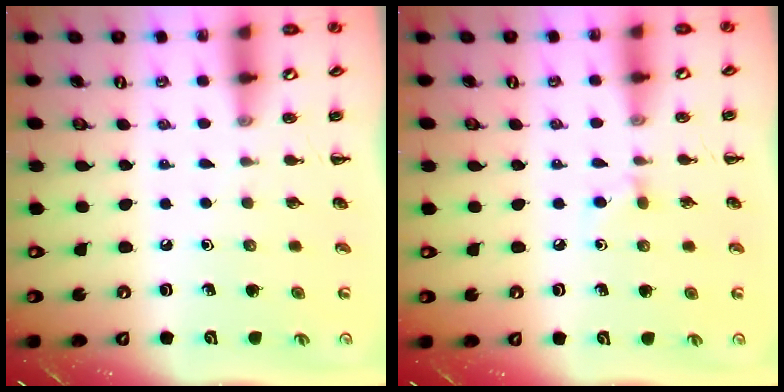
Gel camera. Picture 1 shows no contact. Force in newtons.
{"total": 4.2, "press": 3.9, "slide": 1.7}